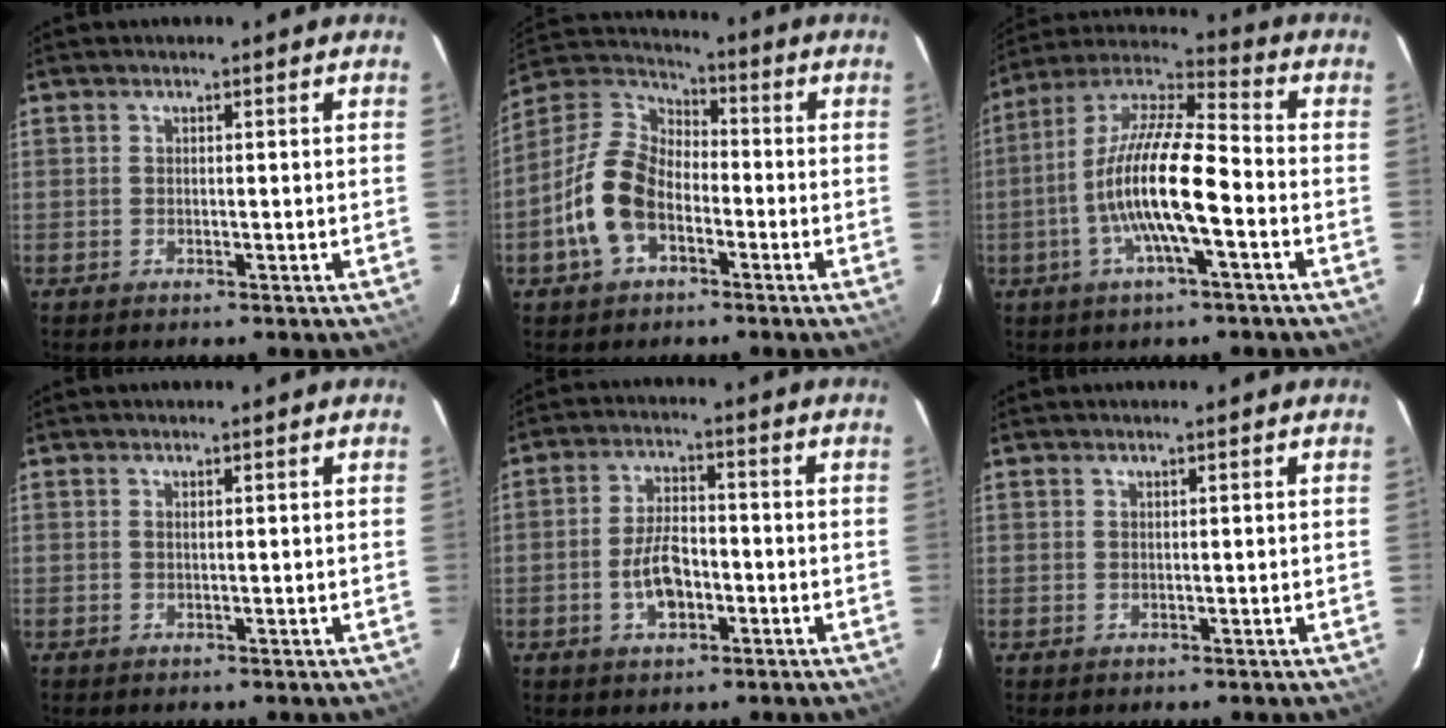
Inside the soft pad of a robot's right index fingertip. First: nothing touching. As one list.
[{"total": 13.0, "force": [-4.8, 8.5, 8.6], "torque": [-0.184, 0.019, -0.092]}, {"total": 14.6, "force": [-4.0, 2.6, 13.8], "torque": [-0.264, 0.003, -0.082]}, {"total": 0.0}, {"total": 6.7, "force": [-2.3, 3.5, 5.2], "torque": [-0.102, 0.010, -0.035]}, {"total": 0.7, "force": [0.3, 0.6, 0.0], "torque": [0.003, 0.003, 0.005]}]